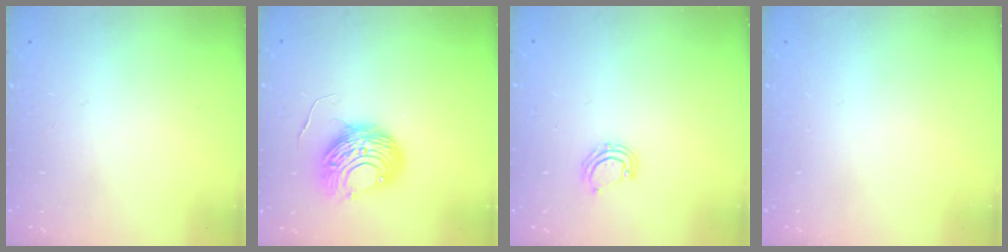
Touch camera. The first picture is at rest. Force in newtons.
{"total": 10.0, "press": 10.0, "slide": 0.9}
{"total": 6.5, "press": 6.3, "slide": 1.6}
{"total": 0.0}